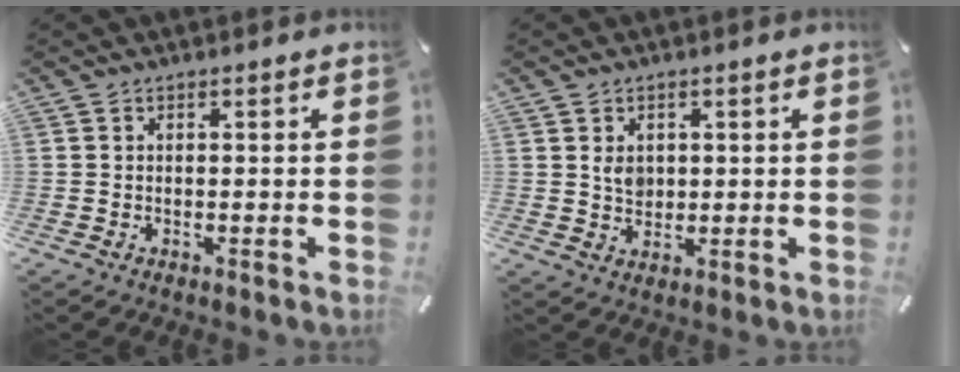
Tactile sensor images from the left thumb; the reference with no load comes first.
{"total": 3.5, "force": [0.9, 3.1, 1.5], "torque": [-0.019, -0.001, 0.013]}